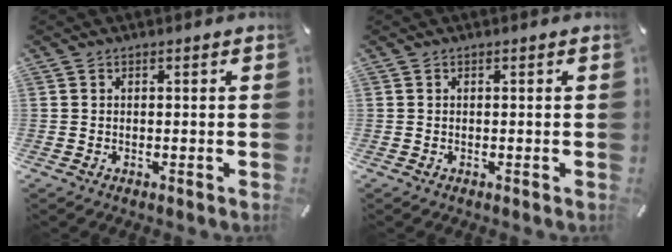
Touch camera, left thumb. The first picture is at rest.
{"total": 0.0}